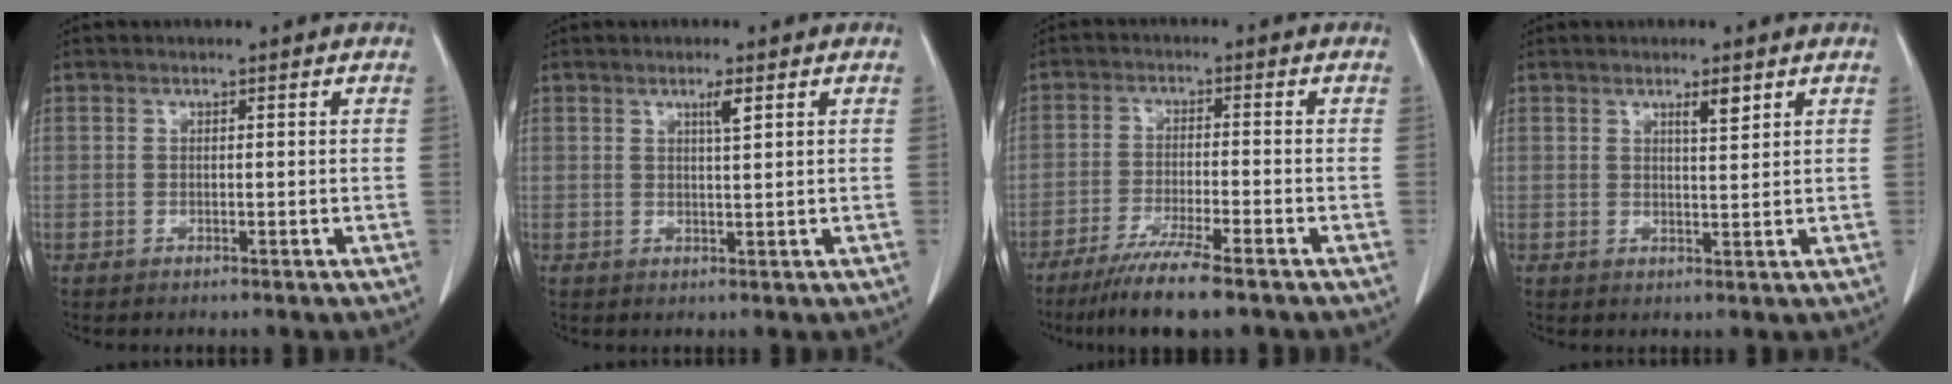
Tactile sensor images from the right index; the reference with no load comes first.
{"total": 2.0, "force": [1.1, 0.0, 1.7], "torque": [-0.031, -0.003, 0.018]}
{"total": 8.7, "force": [-6.5, 0.2, 5.9], "torque": [-0.098, -0.022, -0.107]}
{"total": 2.4, "force": [1.6, 0.3, 1.8], "torque": [-0.033, -0.004, 0.026]}